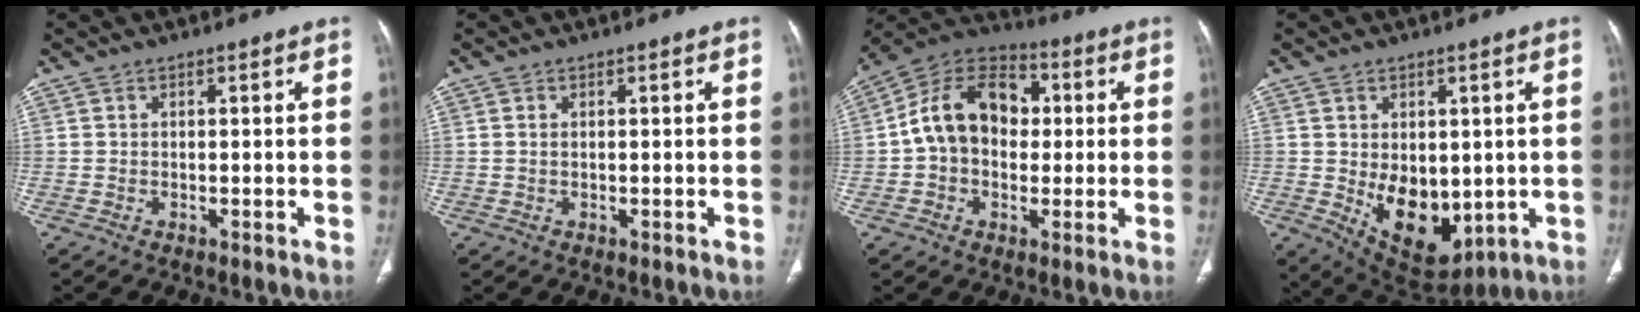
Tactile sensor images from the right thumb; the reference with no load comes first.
{"total": 0.6, "force": [0.1, 0.3, 0.4], "torque": [-0.015, 0.004, 0.004]}
{"total": 14.9, "force": [1.0, 11.1, 9.9], "torque": [-0.140, 0.033, 0.006]}
{"total": 12.9, "force": [-1.2, 8.3, 9.9], "torque": [-0.114, -0.022, 0.014]}